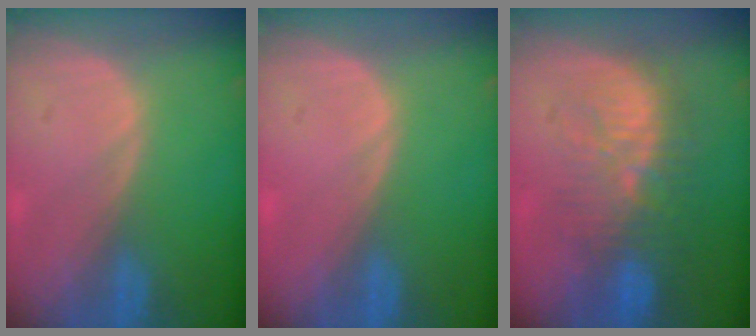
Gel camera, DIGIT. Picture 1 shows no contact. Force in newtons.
{"total": 0.0}
{"total": 9.3, "press": 9.1, "slide": 2.1}